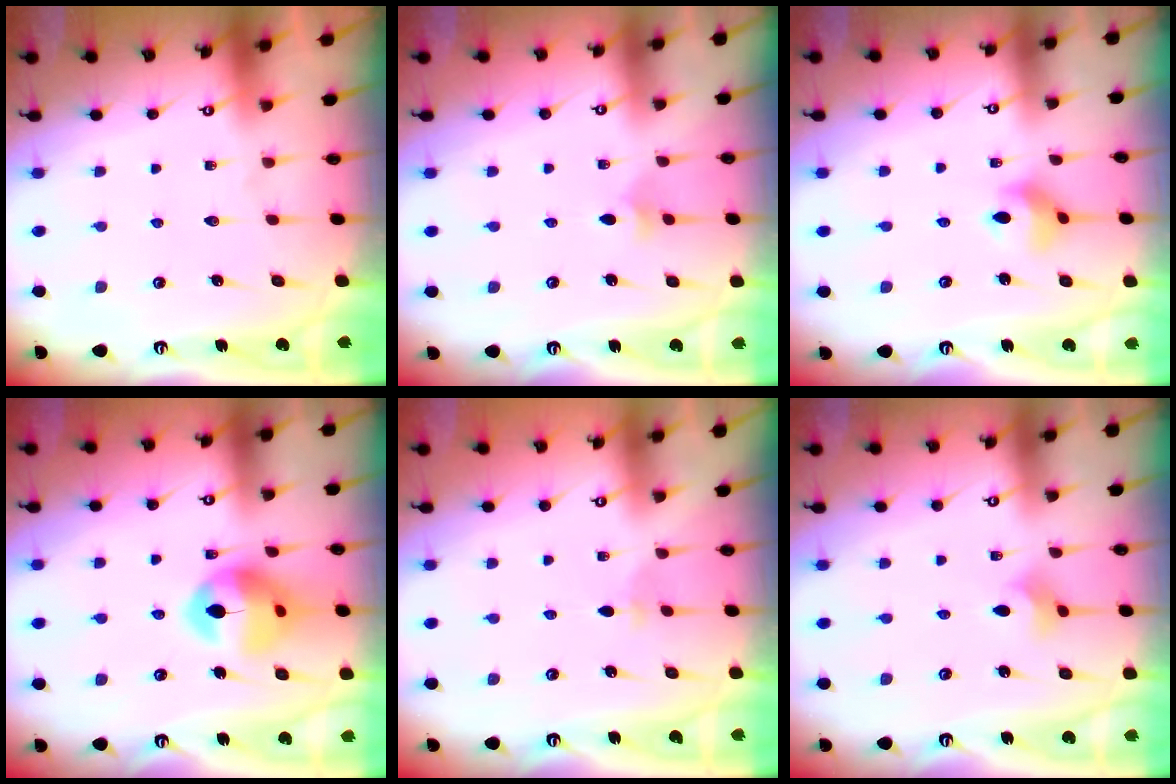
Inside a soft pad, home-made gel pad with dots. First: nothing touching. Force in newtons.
{"total": 3.1, "press": 3.1, "slide": 0.6}
{"total": 6.1, "press": 6.1, "slide": 0.5}
{"total": 14.7, "press": 14.6, "slide": 1.7}
{"total": 2.8, "press": 2.7, "slide": 0.6}
{"total": 3.9, "press": 3.8, "slide": 0.5}